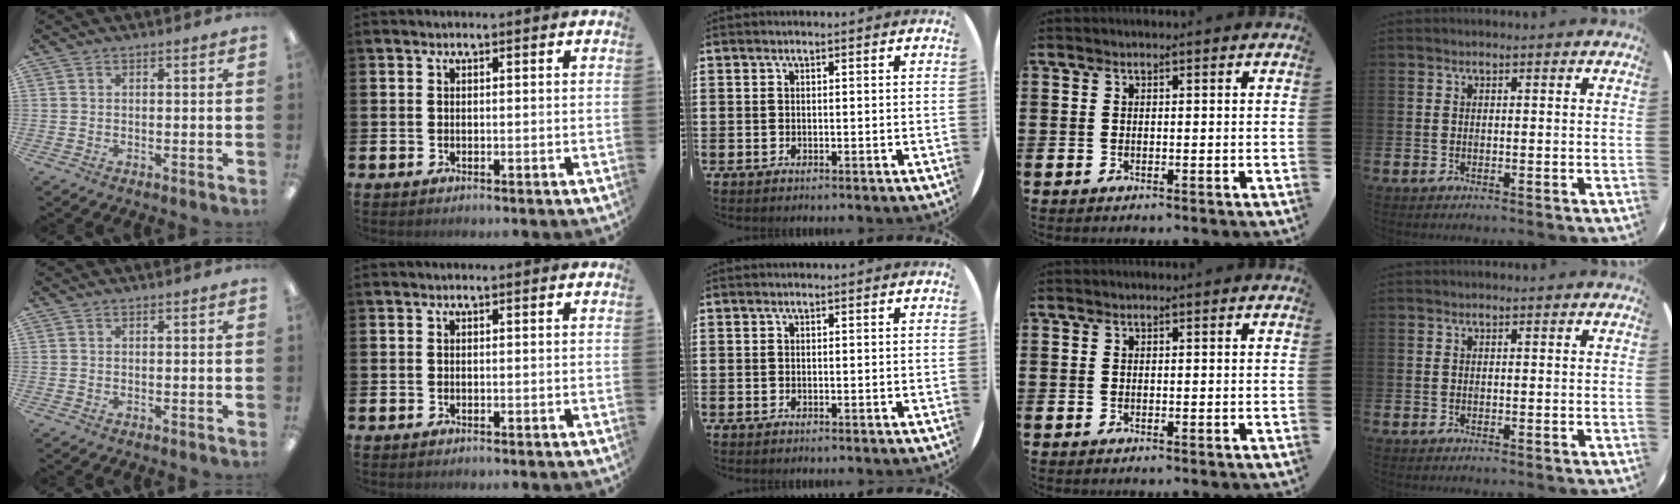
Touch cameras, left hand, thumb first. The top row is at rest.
{}